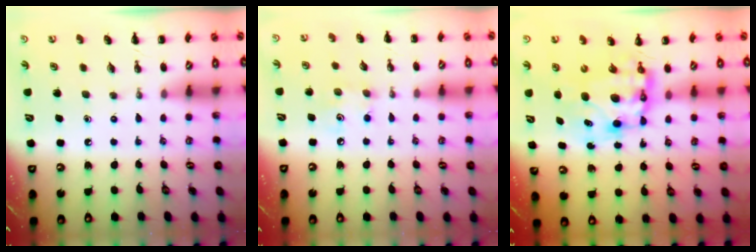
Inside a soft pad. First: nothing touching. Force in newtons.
{"total": 4.8, "press": 4.7, "slide": 1.0}
{"total": 9.6, "press": 9.3, "slide": 2.2}